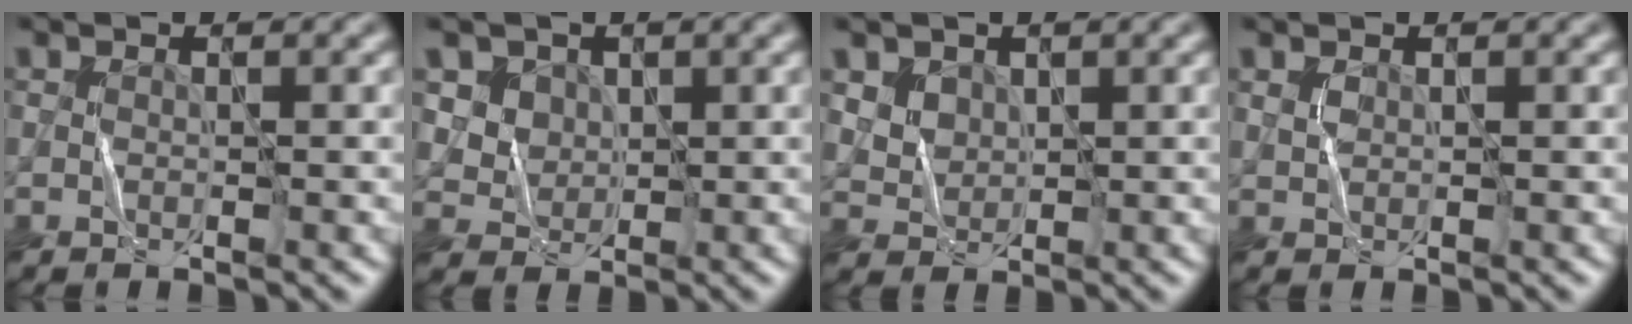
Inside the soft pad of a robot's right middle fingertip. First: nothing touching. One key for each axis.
{"total": 4.4, "fx": 2.2, "fy": 3.4, "fz": 1.7, "tx": -0.049, "ty": -0.006, "tz": 0.050}
{"total": 3.7, "fx": 2.1, "fy": 2.6, "fz": 1.5, "tx": -0.053, "ty": -0.002, "tz": 0.060}
{"total": 0.6, "fx": 0.4, "fy": 0.3, "fz": 0.3, "tx": -0.011, "ty": 0.001, "tz": 0.010}